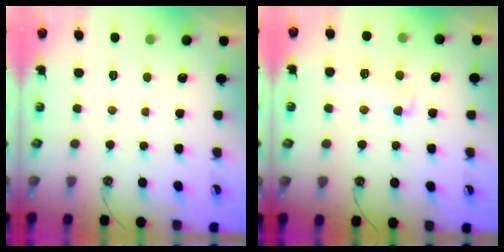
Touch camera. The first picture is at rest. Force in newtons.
{"total": 1.5, "press": 0.6, "slide": 1.4}